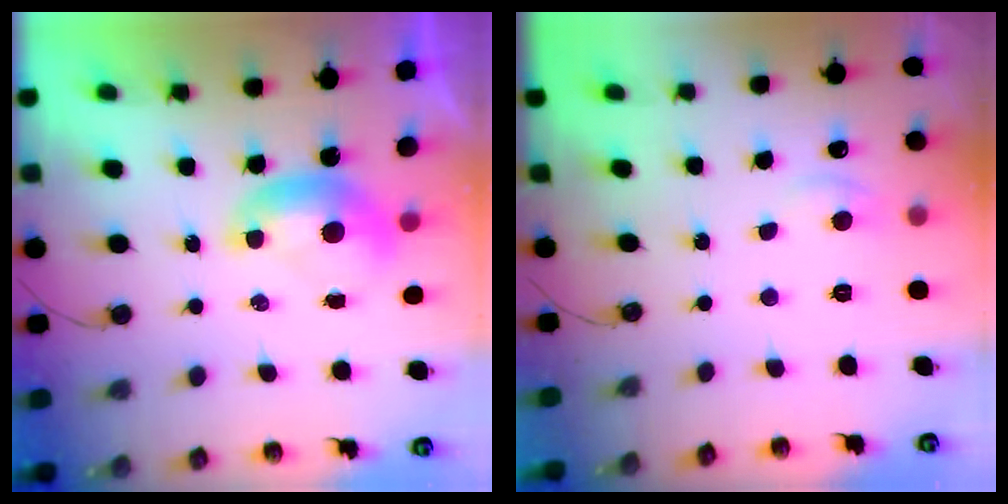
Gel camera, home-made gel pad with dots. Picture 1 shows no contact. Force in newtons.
{"total": 0.8, "press": 0.2, "slide": 0.8}